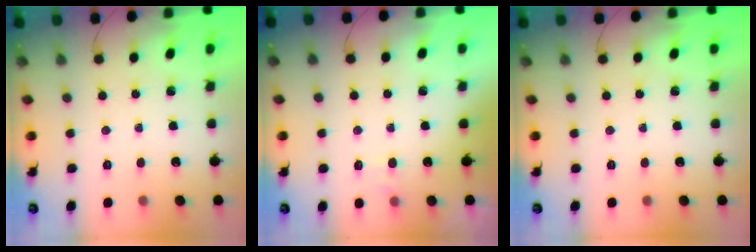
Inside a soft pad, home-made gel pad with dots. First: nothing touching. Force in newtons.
{"total": 4.3, "press": 4.1, "slide": 1.1}
{"total": 0.0}